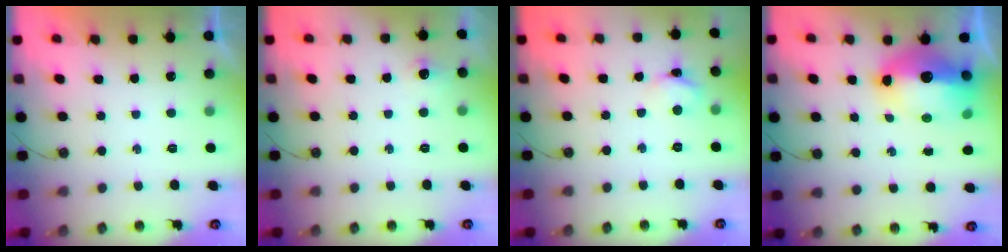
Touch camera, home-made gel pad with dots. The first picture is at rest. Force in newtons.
{"total": 5.4, "press": 5.3, "slide": 1.1}
{"total": 3.7, "press": 3.7, "slide": 0.3}
{"total": 20.3, "press": 16.3, "slide": 12.0}